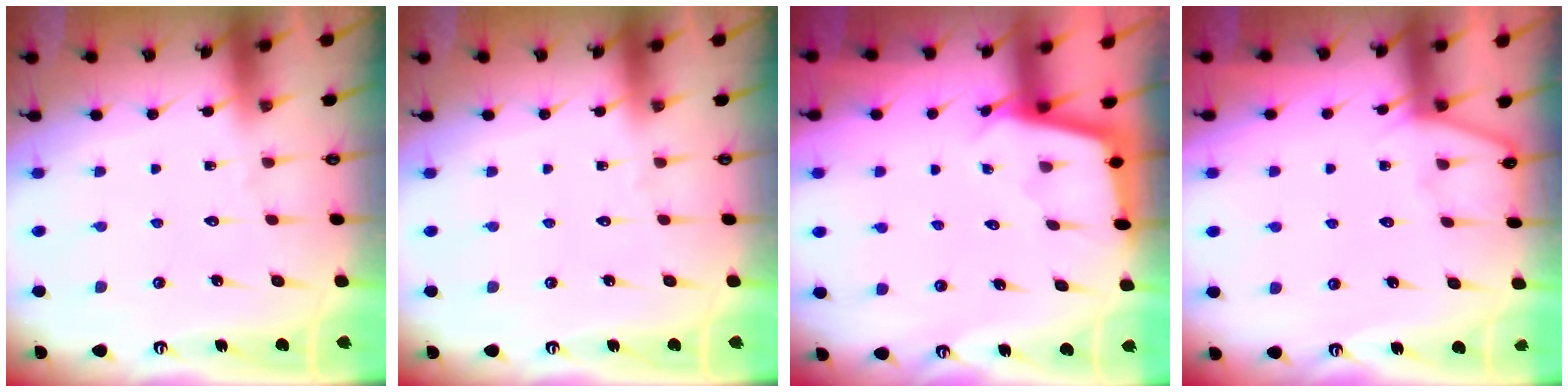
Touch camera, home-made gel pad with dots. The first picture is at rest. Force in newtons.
{"total": 0.0}
{"total": 2.4, "press": 2.4, "slide": 0.2}
{"total": 3.4, "press": 3.4, "slide": 0.5}